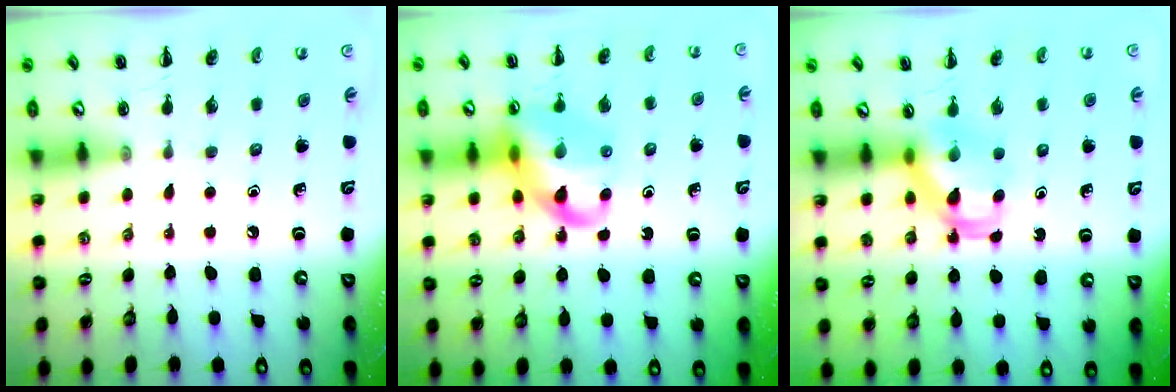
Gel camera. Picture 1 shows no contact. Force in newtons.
{"total": 14.5, "press": 14.4, "slide": 2.3}
{"total": 5.3, "press": 5.3, "slide": 0.8}